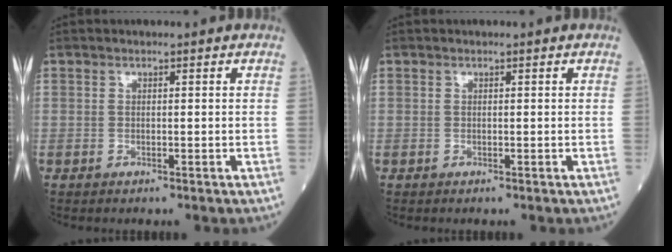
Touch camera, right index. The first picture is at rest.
{"total": 0.0}